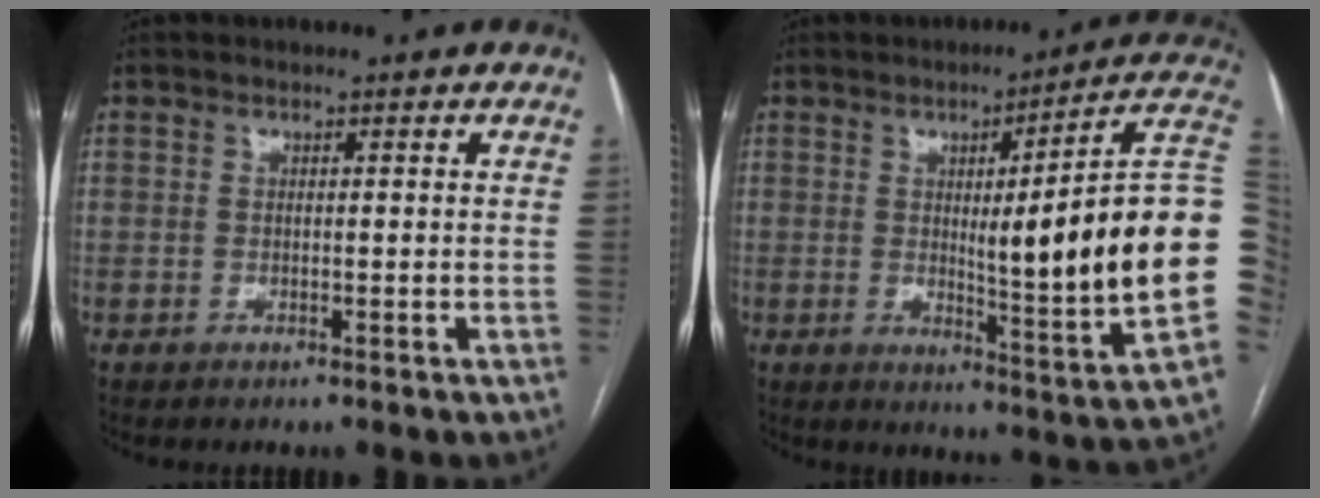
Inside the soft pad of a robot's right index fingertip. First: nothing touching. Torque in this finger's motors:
{"motor_torque": [1.48, -0.66, 0.75, 0.11]}